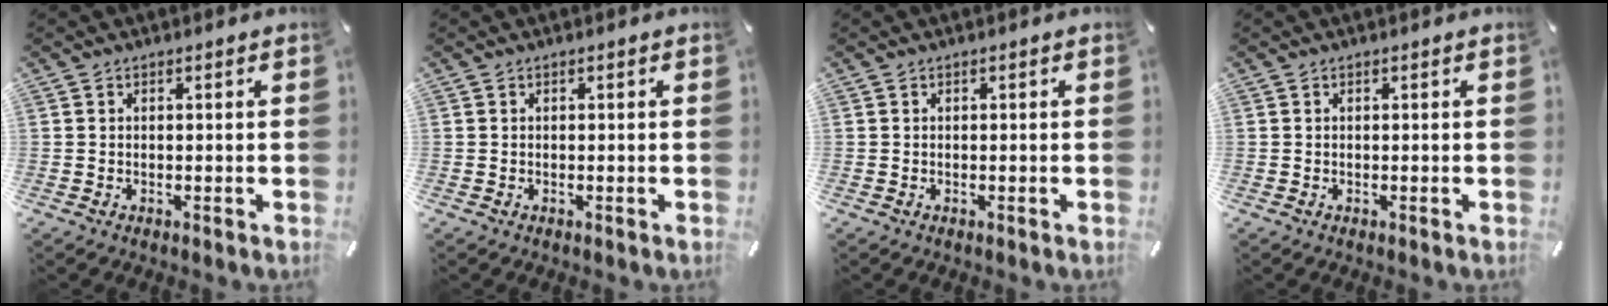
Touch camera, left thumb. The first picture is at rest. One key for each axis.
{"total": 0.0}
{"total": 0.0}
{"total": 0.0}